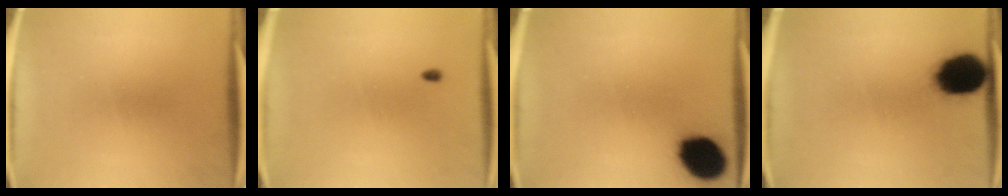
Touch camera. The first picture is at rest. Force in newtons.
{"total": 0.7}
{"total": 13.3}
{"total": 13.1}